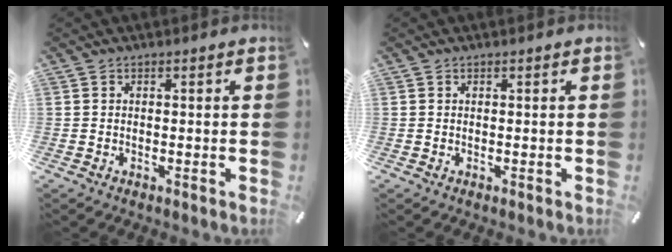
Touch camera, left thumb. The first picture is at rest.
{"total": 0.0}